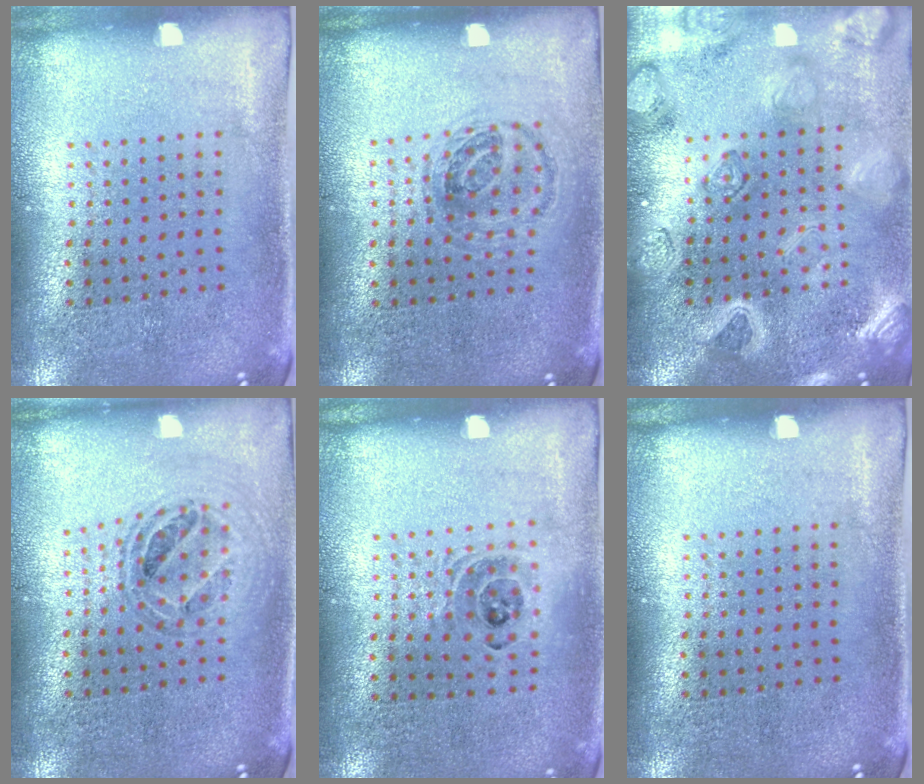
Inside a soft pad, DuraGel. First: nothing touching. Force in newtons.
{"total": 1.0, "press": 0.9, "slide": 0.4}
{"total": 3.6, "press": 3.2, "slide": 1.5}
{"total": 0.7, "press": 0.7, "slide": 0.0}
{"total": 1.1, "press": 1.0, "slide": 0.4}
{"total": 0.0}